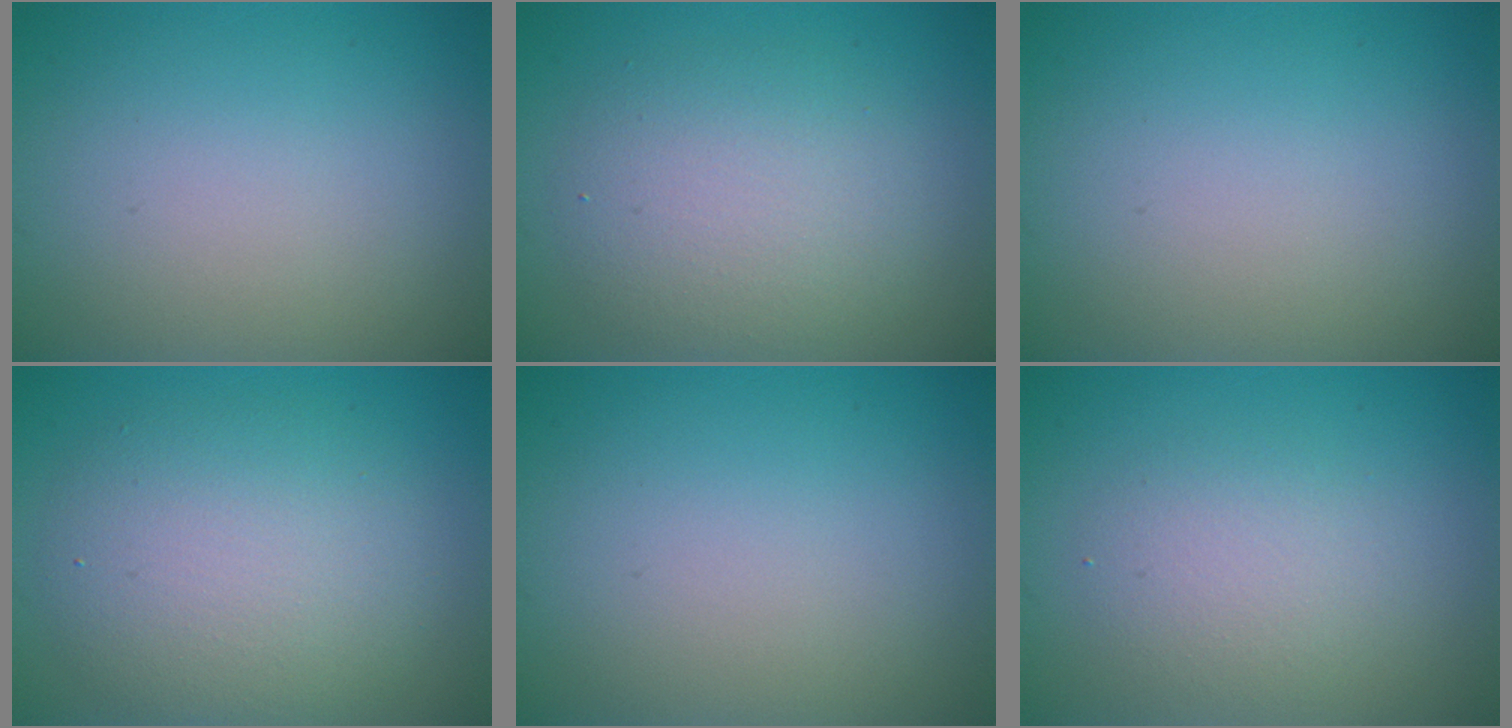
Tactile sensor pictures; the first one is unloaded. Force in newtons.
{"total": 4.6, "press": 4.6, "slide": 0.6}
{"total": 0.0}
{"total": 6.0, "press": 6.0, "slide": 0.2}
{"total": 0.0}
{"total": 2.8, "press": 2.8, "slide": 0.3}